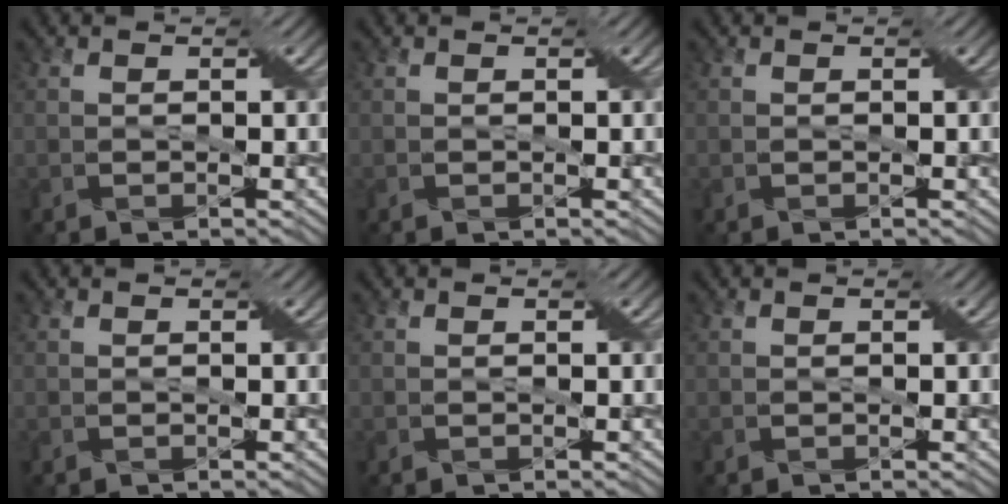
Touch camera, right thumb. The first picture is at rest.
{"total": 0.0}
{"total": 0.0}
{"total": 0.0}
{"total": 0.0}
{"total": 0.0}